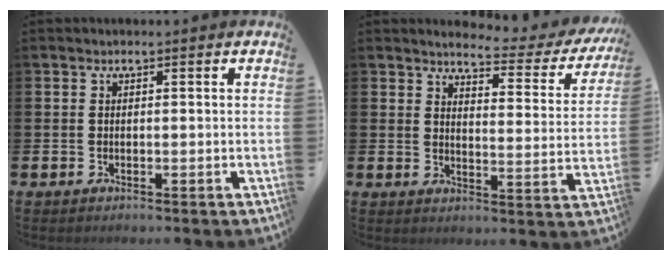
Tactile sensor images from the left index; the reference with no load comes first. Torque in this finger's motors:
{"motor_torque": [1.07, -1.07, 0.14, 0.05]}